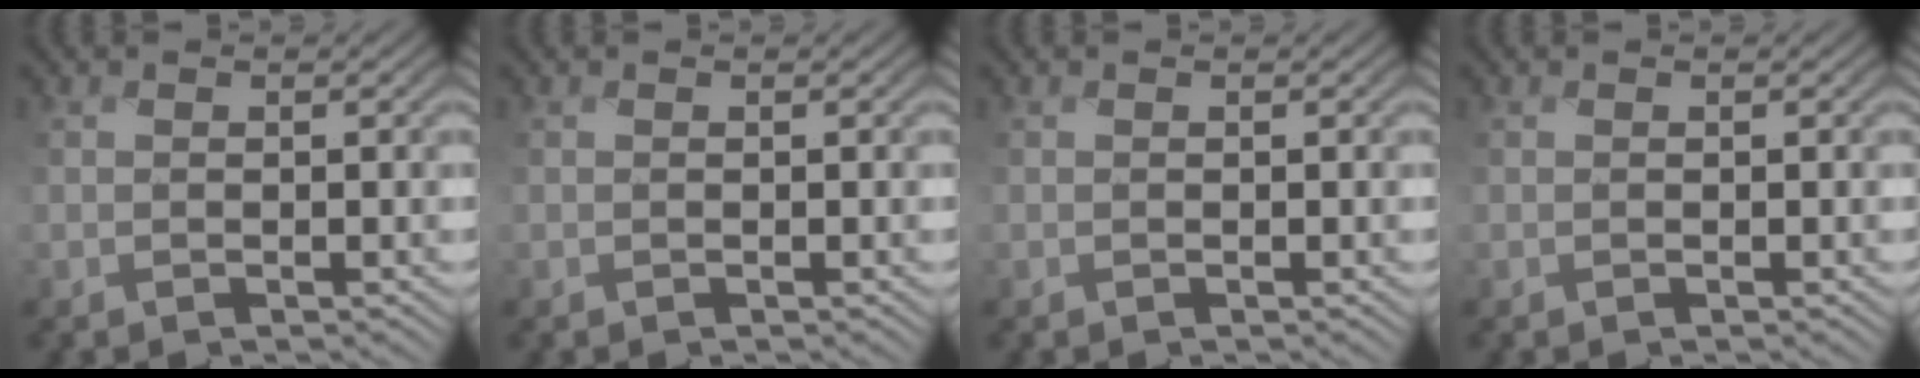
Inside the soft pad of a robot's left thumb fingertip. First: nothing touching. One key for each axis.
{"total": 0.0}
{"total": 0.0}
{"total": 0.0}